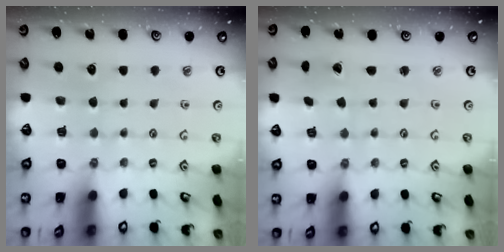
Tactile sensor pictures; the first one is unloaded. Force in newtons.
{"total": 0.0}